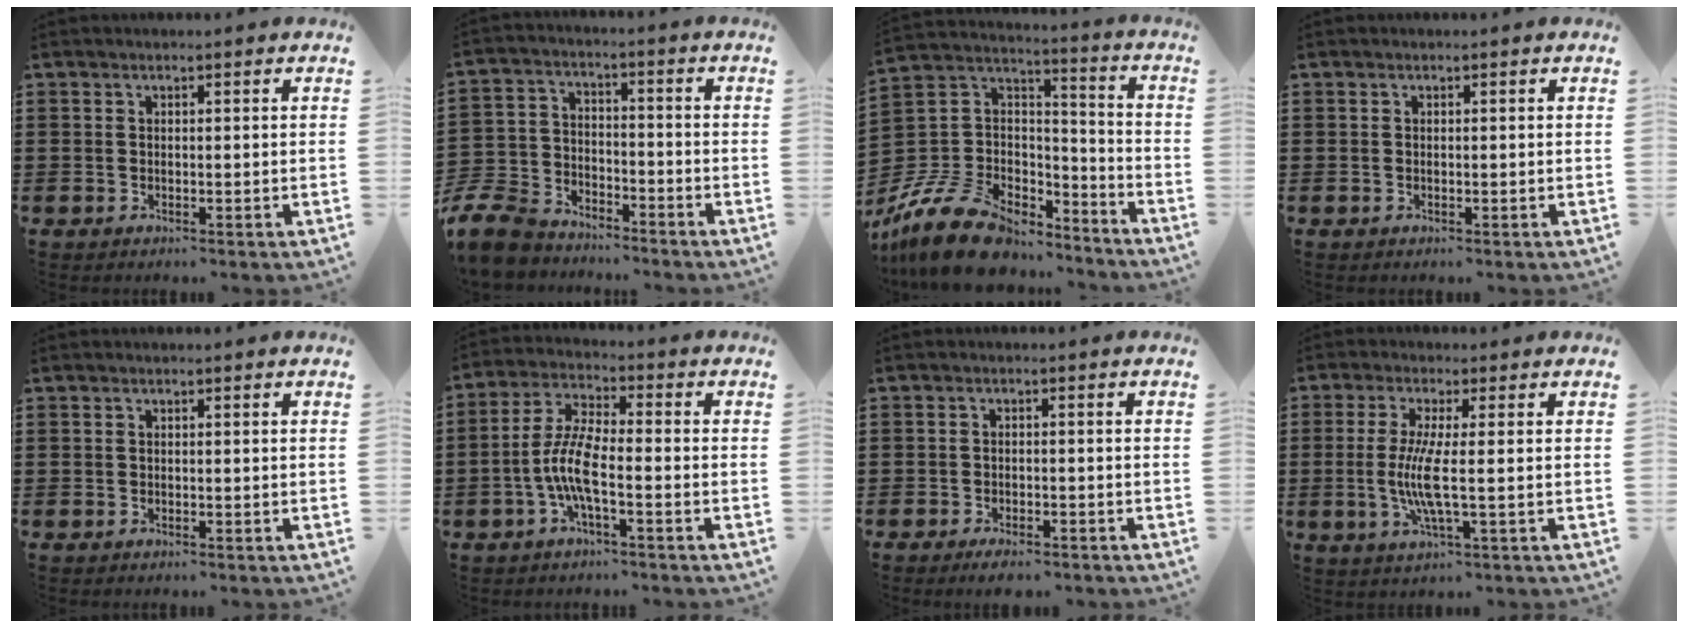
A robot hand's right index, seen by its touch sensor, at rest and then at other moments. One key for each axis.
{"total": 9.1, "fx": -8.5, "fy": 2.6, "fz": 2.2, "tx": -0.069, "ty": 0.013, "tz": -0.171}
{"total": 13.4, "fx": -10.4, "fy": 6.2, "fz": 5.9, "tx": -0.145, "ty": 0.029, "tz": -0.196}
{"total": 0.0}
{"total": 0.0}
{"total": 7.3, "fx": -2.3, "fy": 1.8, "fz": 6.7, "tx": -0.163, "ty": -0.017, "tz": -0.052}
{"total": 2.1, "fx": -2.0, "fy": 0.1, "fz": 0.6, "tx": -0.015, "ty": -0.002, "tz": -0.039}
{"total": 6.9, "fx": -0.4, "fy": 0.4, "fz": 6.9, "tx": -0.152, "ty": -0.022, "tz": -0.017}